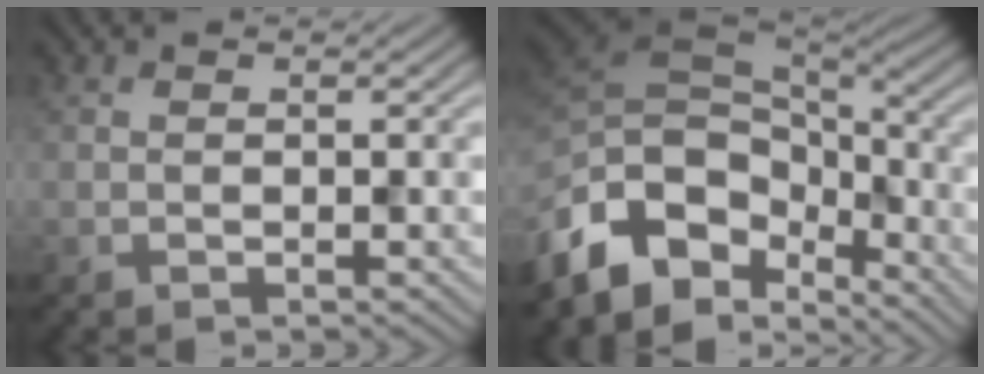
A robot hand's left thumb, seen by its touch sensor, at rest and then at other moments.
{"total": 13.7, "force": [-6.5, 8.6, 8.5], "torque": [-0.228, -0.019, -0.108]}